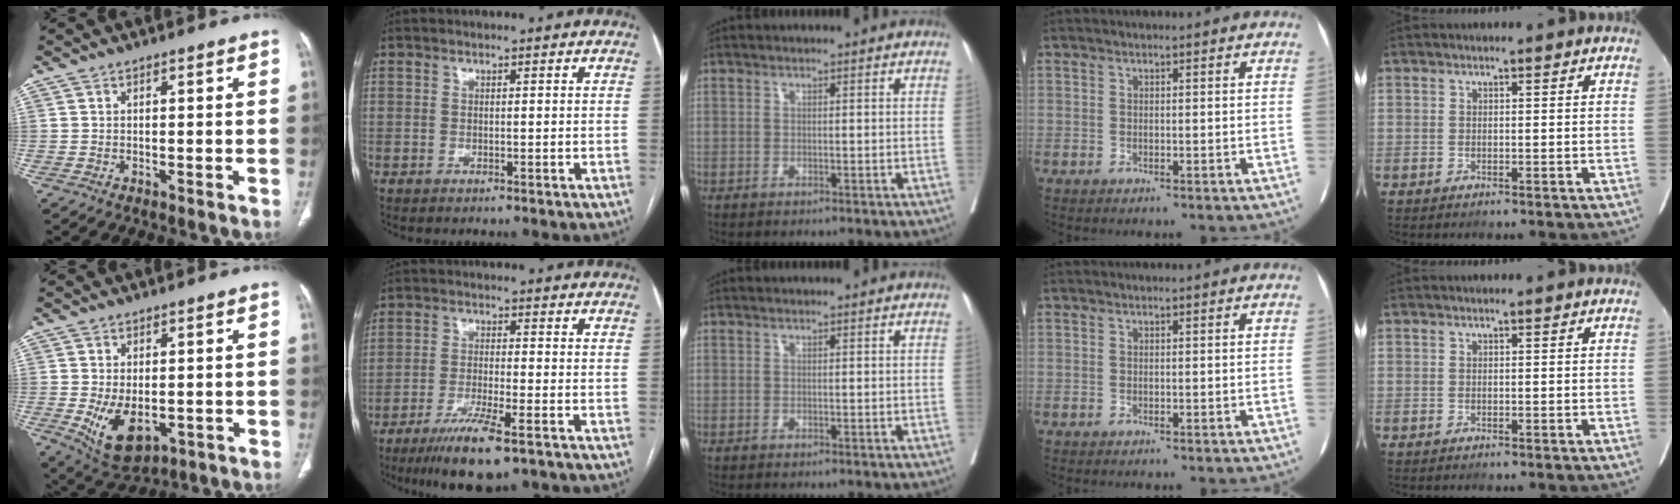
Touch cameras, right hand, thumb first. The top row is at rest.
{"thumb": {"total": 8.9, "force": [-1.9, 5.3, 7.0], "torque": [-0.116, -0.012, -0.011]}, "index": {"total": 9.3, "force": [-6.0, 1.0, 7.0], "torque": [-0.124, -0.022, -0.100]}}